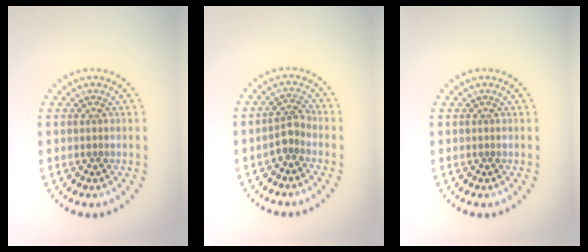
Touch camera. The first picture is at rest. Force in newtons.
{"total": 1.9, "press": 1.4, "slide": 1.2}
{"total": 0.0}